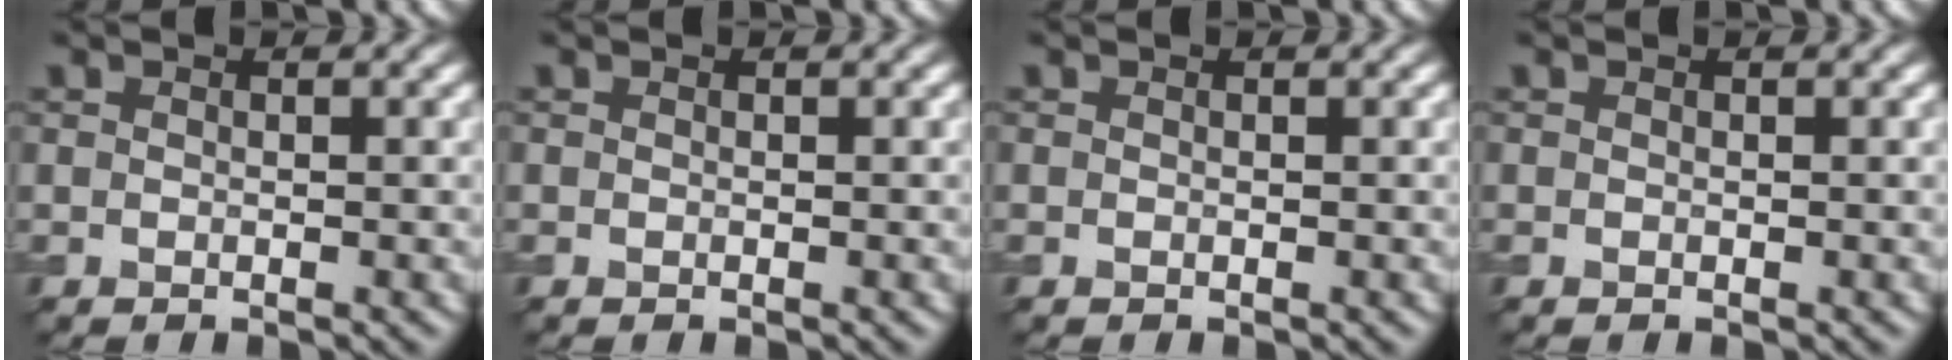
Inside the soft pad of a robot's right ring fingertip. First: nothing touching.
{"total": 0.0}
{"total": 0.0}
{"total": 0.0}